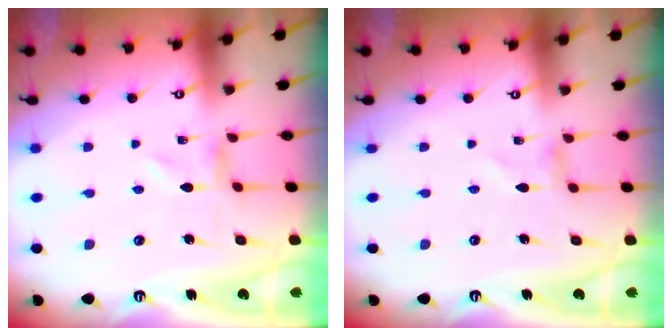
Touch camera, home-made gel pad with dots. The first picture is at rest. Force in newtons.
{"total": 0.8, "press": 0.8, "slide": 0.1}